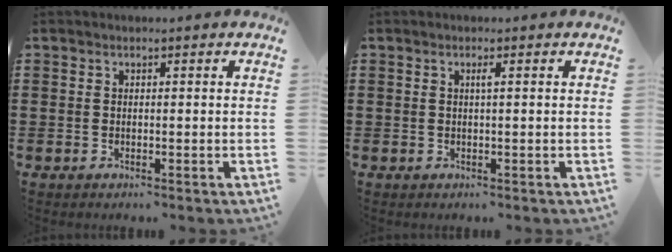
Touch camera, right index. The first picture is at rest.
{"total": 0.7, "force": [0.1, -0.2, 0.7], "torque": [-0.012, -0.004, 0.002]}